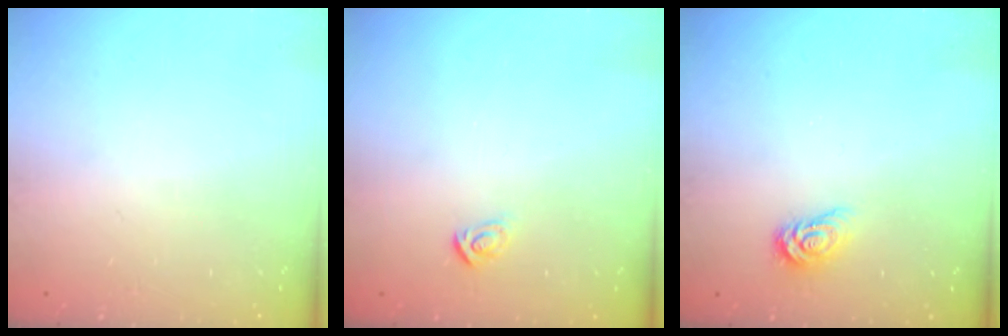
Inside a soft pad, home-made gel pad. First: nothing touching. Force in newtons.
{"total": 3.2, "press": 3.1, "slide": 0.3}
{"total": 3.8, "press": 3.8, "slide": 0.4}